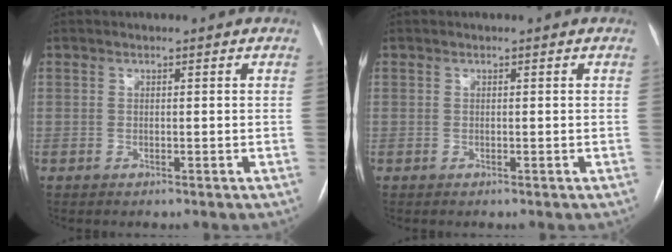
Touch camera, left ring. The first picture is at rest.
{"total": 0.0}